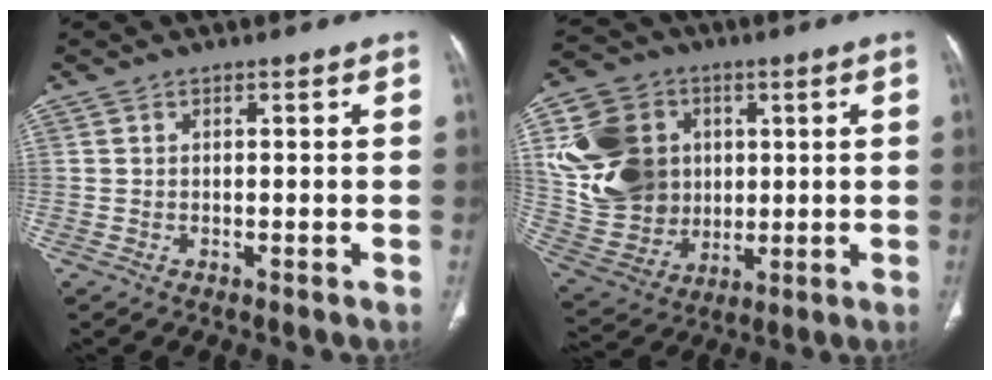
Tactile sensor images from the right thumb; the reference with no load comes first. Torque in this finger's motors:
{"motor_torque": [0.11, 0.40, 0.43, 0.95, 0.14]}